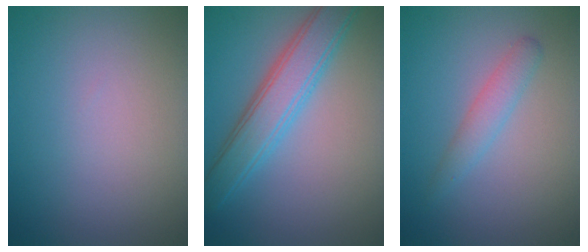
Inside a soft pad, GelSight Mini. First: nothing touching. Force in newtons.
{"total": 4.8, "press": 4.8, "slide": 0.2}
{"total": 1.9, "press": 1.9, "slide": 0.1}